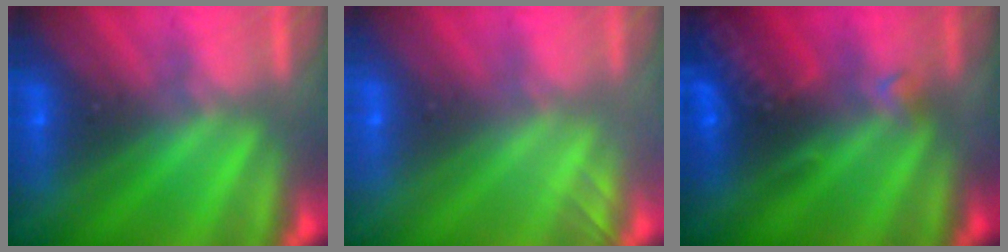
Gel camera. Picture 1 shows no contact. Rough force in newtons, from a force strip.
{"total": 2.1}
{"total": 2.7}